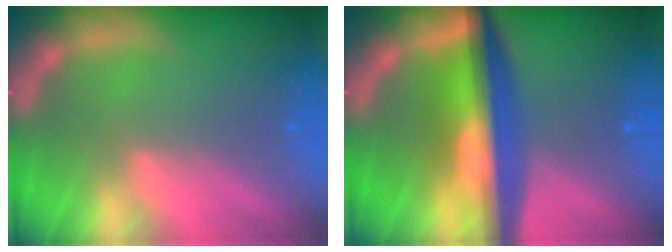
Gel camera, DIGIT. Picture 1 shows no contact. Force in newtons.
{"total": 10.0}